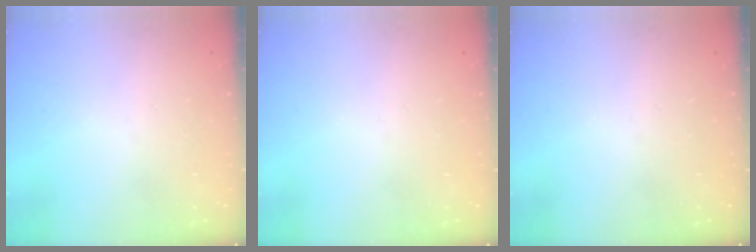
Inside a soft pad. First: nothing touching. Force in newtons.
{"total": 0.0}
{"total": 0.0}